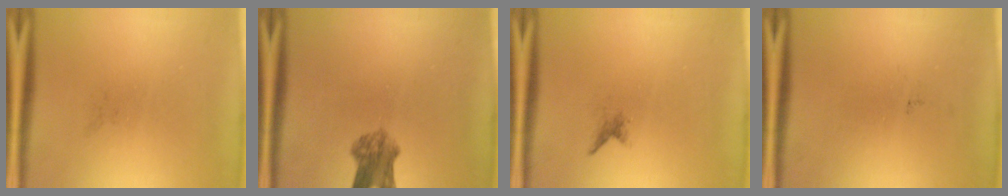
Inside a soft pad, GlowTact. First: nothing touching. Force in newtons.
{"total": 5.0}
{"total": 0.7}
{"total": 0.0}